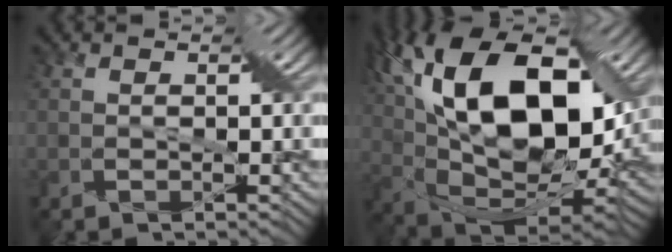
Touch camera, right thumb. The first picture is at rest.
{"total": 20.0, "force": [6.9, 9.7, 16.1], "torque": [-0.340, 0.031, 0.127]}